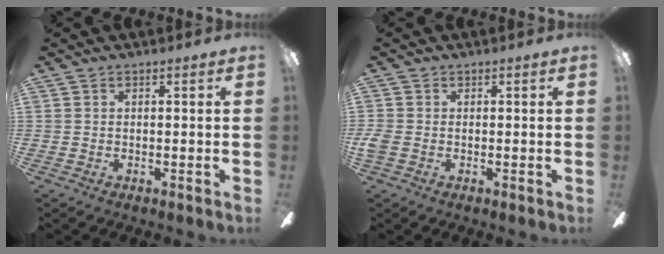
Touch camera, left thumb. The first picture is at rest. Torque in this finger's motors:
{"motor_torque": [-0.21, 0.21, 0.10, -0.12, 0.00]}